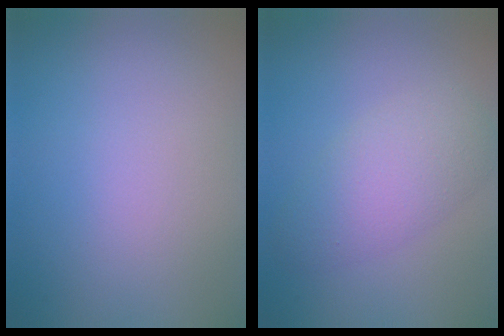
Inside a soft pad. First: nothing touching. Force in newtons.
{"total": 4.1, "press": 4.1, "slide": 0.2}